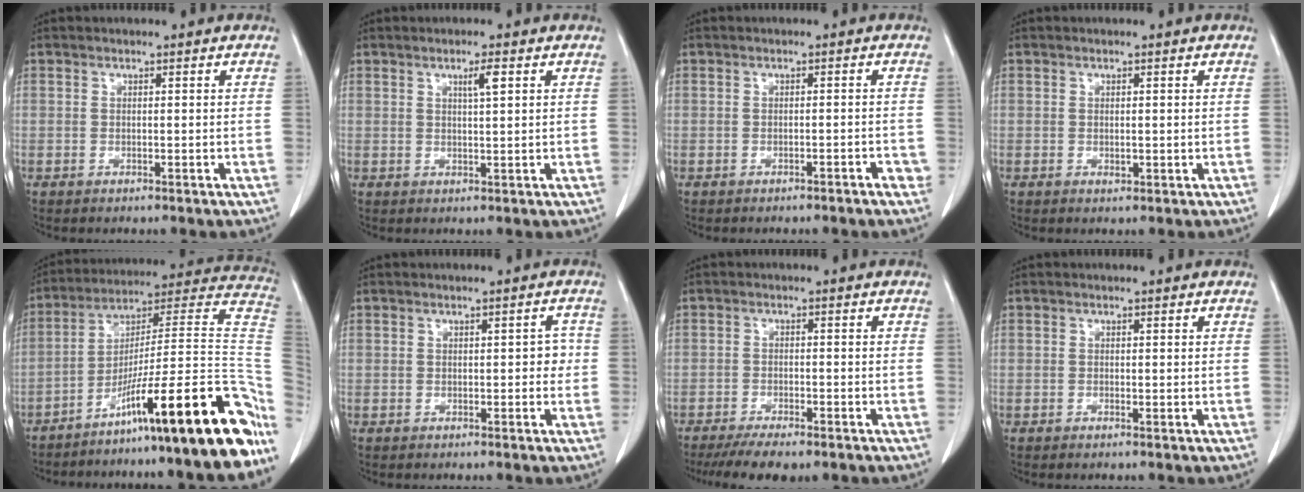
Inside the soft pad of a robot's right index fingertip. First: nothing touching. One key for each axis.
{"total": 2.3, "fx": 1.1, "fy": 0.0, "fz": 2.0, "tx": -0.032, "ty": 0.001, "tz": 0.017}
{"total": 1.5, "fx": -1.0, "fy": 0.4, "fz": 1.0, "tx": -0.010, "ty": 0.004, "tz": -0.010}
{"total": 0.9, "fx": -0.2, "fy": 0.4, "fz": 0.8, "tx": -0.019, "ty": -0.003, "tz": -0.001}
{"total": 28.2, "fx": -16.0, "fy": 1.0, "fz": 23.2, "tx": -0.225, "ty": 0.033, "tz": -0.254}
{"total": 2.0, "fx": 0.0, "fy": 1.1, "fz": 1.7, "tx": -0.010, "ty": 0.013, "tz": -0.001}
{"total": 7.5, "fx": -5.9, "fy": 2.1, "fz": 4.1, "tx": -0.055, "ty": -0.010, "tz": -0.091}
{"total": 0.0}